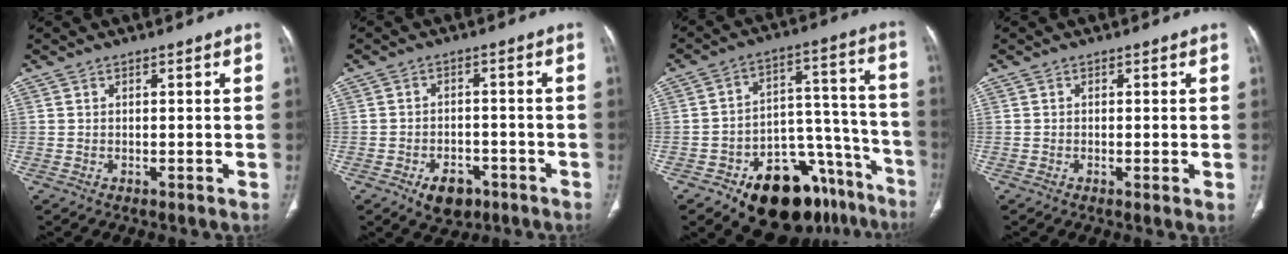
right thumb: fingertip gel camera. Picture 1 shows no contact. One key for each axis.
{"total": 6.3, "fx": -3.5, "fy": 4.1, "fz": 3.4, "tx": -0.036, "ty": 0.018, "tz": -0.049}
{"total": 22.8, "fx": -13.3, "fy": 12.6, "fz": 13.6, "tx": -0.120, "ty": 0.110, "tz": -0.187}
{"total": 1.2, "fx": -0.2, "fy": 0.3, "fz": 1.2, "tx": -0.028, "ty": -0.006, "tz": -0.005}